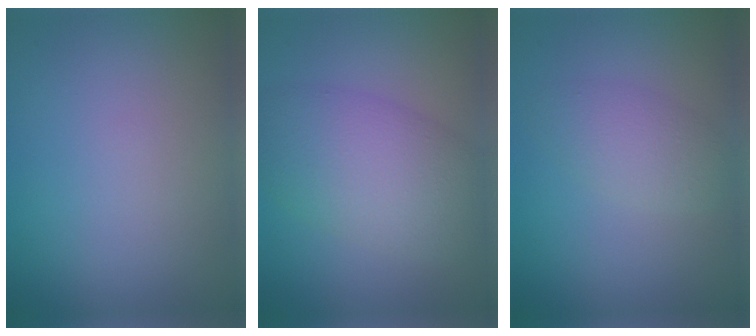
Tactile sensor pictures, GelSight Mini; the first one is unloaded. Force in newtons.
{"total": 8.9, "press": 8.9, "slide": 0.1}
{"total": 2.7, "press": 2.7, "slide": 0.2}